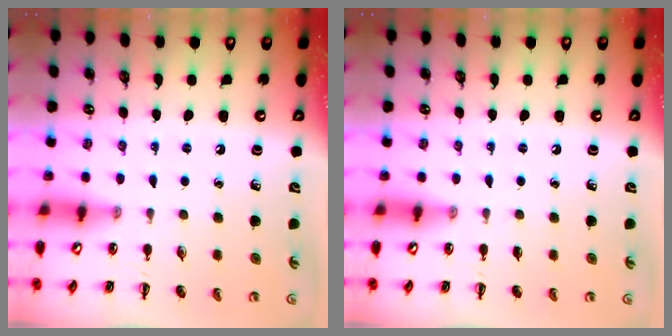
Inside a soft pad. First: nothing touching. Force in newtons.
{"total": 0.0}